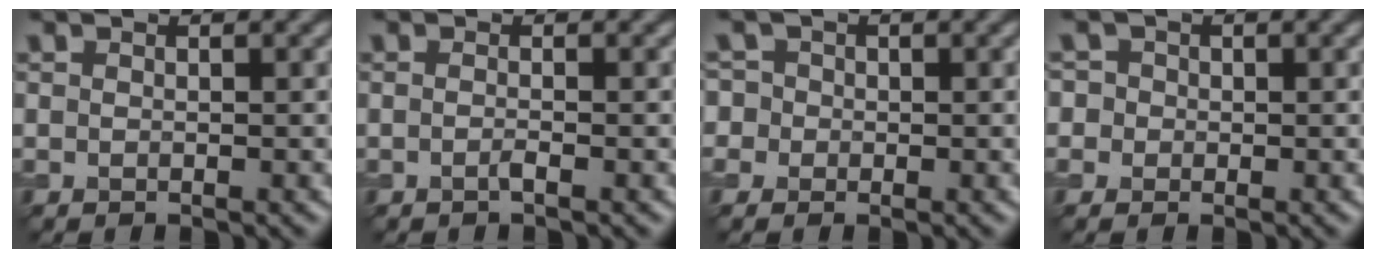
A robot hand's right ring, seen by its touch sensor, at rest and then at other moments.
{"total": 0.7, "force": [-0.2, 0.1, 0.7], "torque": [-0.009, 0.002, -0.008]}
{"total": 2.5, "force": [-0.2, 2.4, 0.6], "torque": [0.005, 0.027, -0.035]}
{"total": 2.3, "force": [0.3, 2.2, 0.6], "torque": [0.008, 0.022, -0.024]}